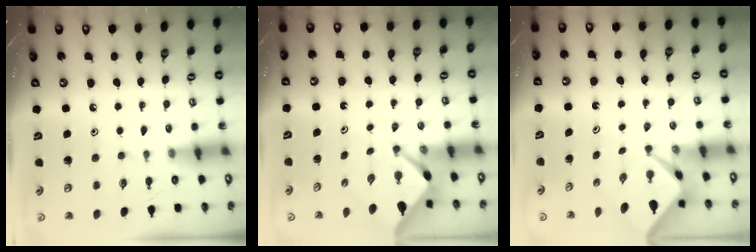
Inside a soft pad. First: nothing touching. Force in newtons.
{"total": 2.4, "press": 2.4, "slide": 0.3}
{"total": 1.6, "press": 1.5, "slide": 0.2}